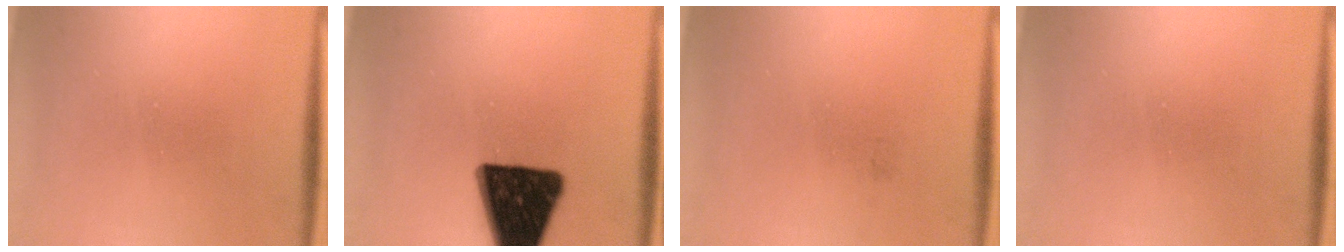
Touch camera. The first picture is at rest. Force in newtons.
{"total": 16.7}
{"total": 0.7}
{"total": 0.0}